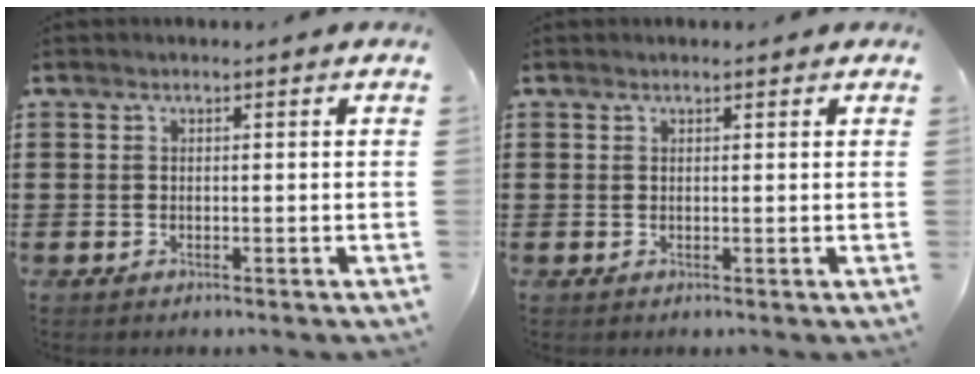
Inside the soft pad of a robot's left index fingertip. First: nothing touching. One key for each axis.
{"total": 0.5, "fx": 0.4, "fy": 0.3, "fz": 0.2, "tx": -0.005, "ty": 0.003, "tz": 0.007}